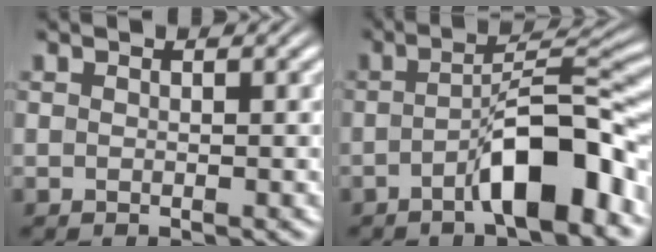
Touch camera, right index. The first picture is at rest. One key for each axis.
{"total": 6.4, "fx": -2.7, "fy": 1.1, "fz": 5.7, "tx": -0.080, "ty": 0.005, "tz": -0.043}